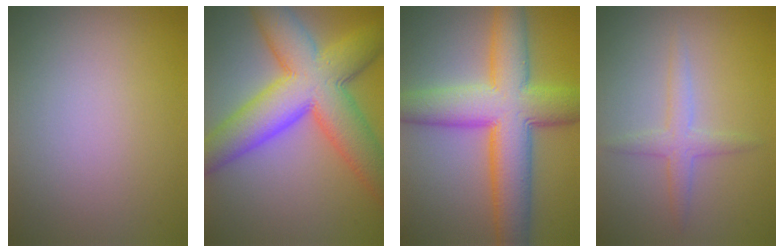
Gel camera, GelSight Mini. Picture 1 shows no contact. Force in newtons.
{"total": 11.7, "press": 11.7, "slide": 0.4}
{"total": 10.4, "press": 10.4, "slide": 0.4}
{"total": 2.2, "press": 2.2, "slide": 0.1}